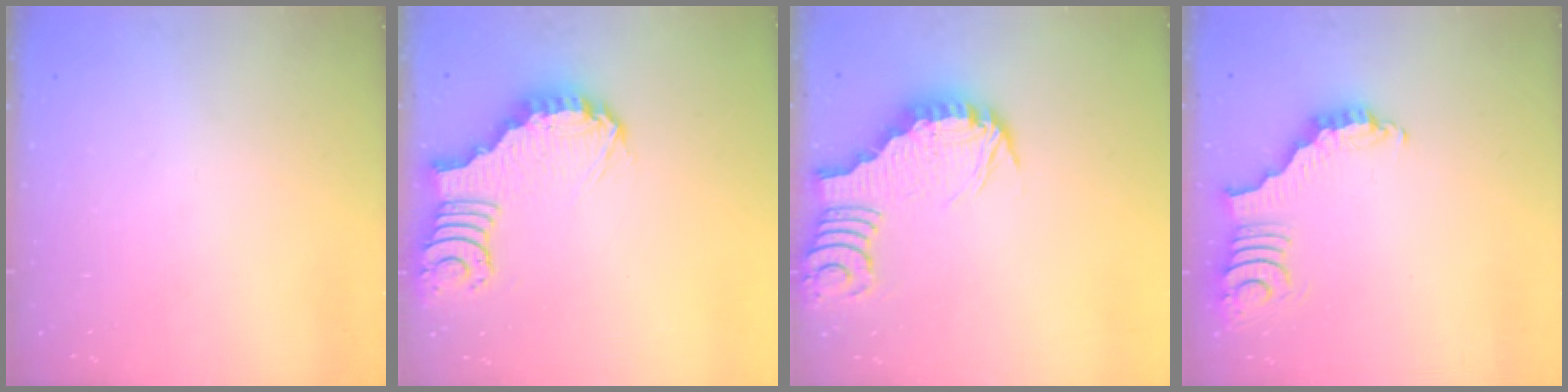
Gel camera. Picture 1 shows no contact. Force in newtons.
{"total": 4.1, "press": 4.1, "slide": 0.3}
{"total": 2.9, "press": 2.9, "slide": 0.3}
{"total": 3.8, "press": 3.7, "slide": 0.5}